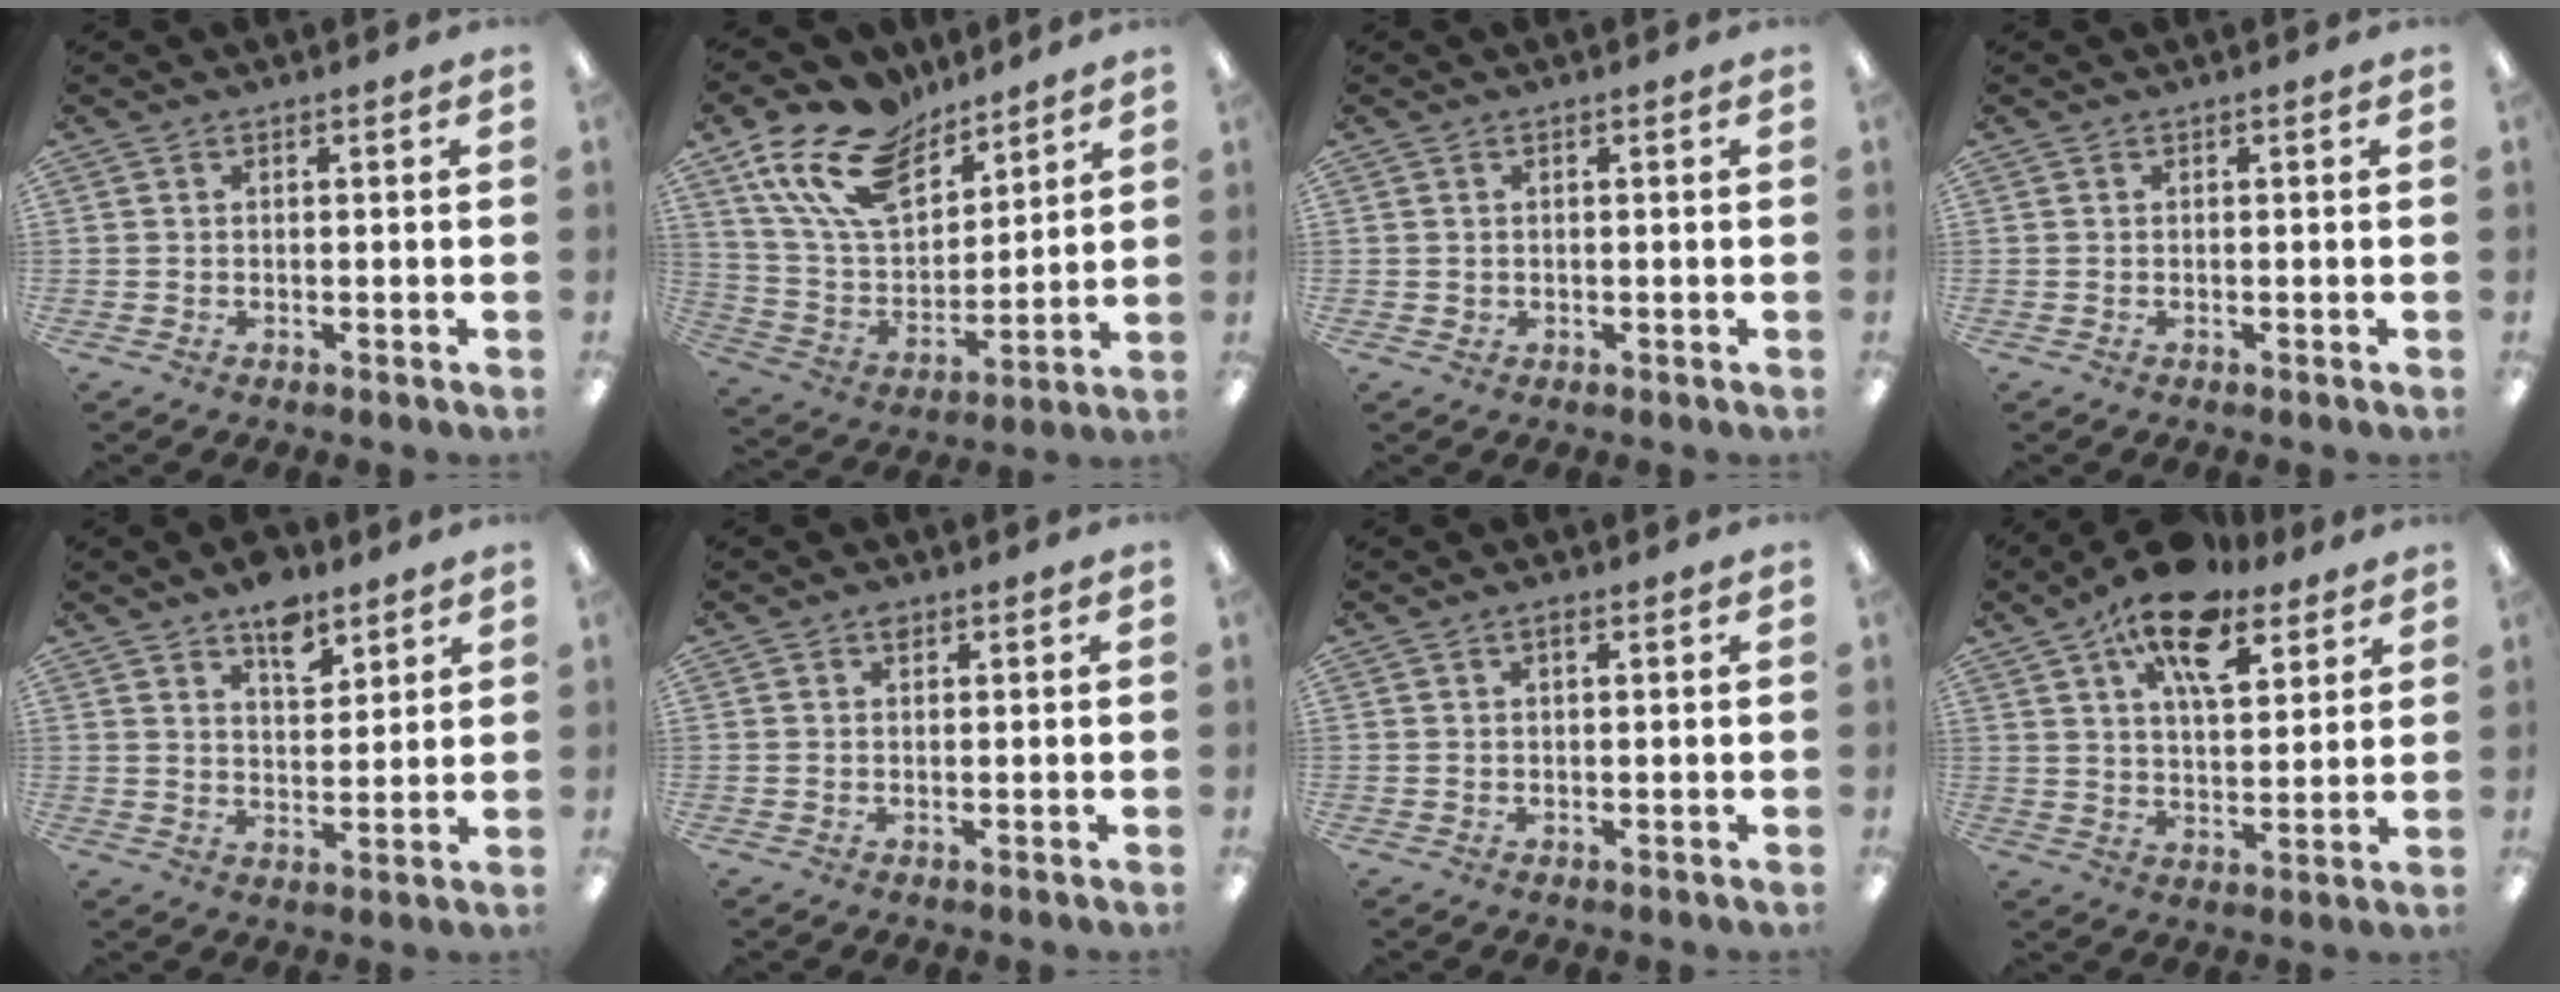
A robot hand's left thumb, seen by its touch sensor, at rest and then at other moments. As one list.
[{"total": 19.1, "force": [12.5, 10.6, 9.8], "torque": [-0.195, -0.055, 0.234]}, {"total": 0.9, "force": [0.4, 0.8, 0.1], "torque": [0.005, 0.001, 0.004]}, {"total": 0.0}, {"total": 8.3, "force": [5.9, 4.2, 4.1], "torque": [-0.050, -0.033, 0.101]}, {"total": 1.4, "force": [0.8, 0.8, 0.8], "torque": [-0.010, -0.002, 0.012]}, {"total": 1.2, "force": [0.8, 0.4, 0.8], "torque": [-0.018, 0.003, 0.014]}, {"total": 15.6, "force": [10.3, 7.0, 9.5], "torque": [-0.151, -0.044, 0.175]}]